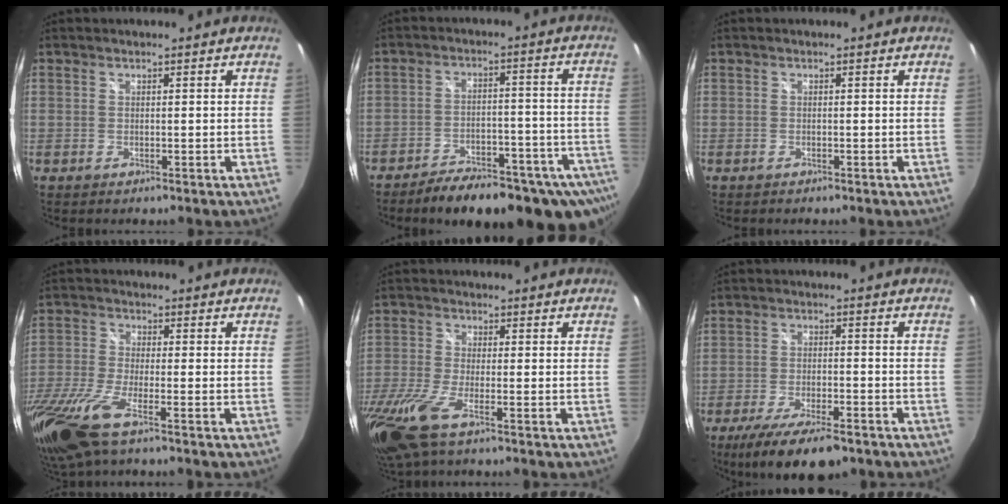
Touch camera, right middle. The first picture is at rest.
{"total": 22.2, "force": [-17.0, 8.0, 11.8], "torque": [-0.166, -0.014, -0.207]}
{"total": 0.0}
{"total": 13.5, "force": [-8.8, 2.6, 10.0], "torque": [-0.226, -0.057, -0.171]}
{"total": 11.9, "force": [-7.3, 2.6, 9.1], "torque": [-0.211, -0.054, -0.143]}
{"total": 12.4, "force": [-8.9, 3.5, 7.9], "torque": [-0.167, -0.036, -0.149]}